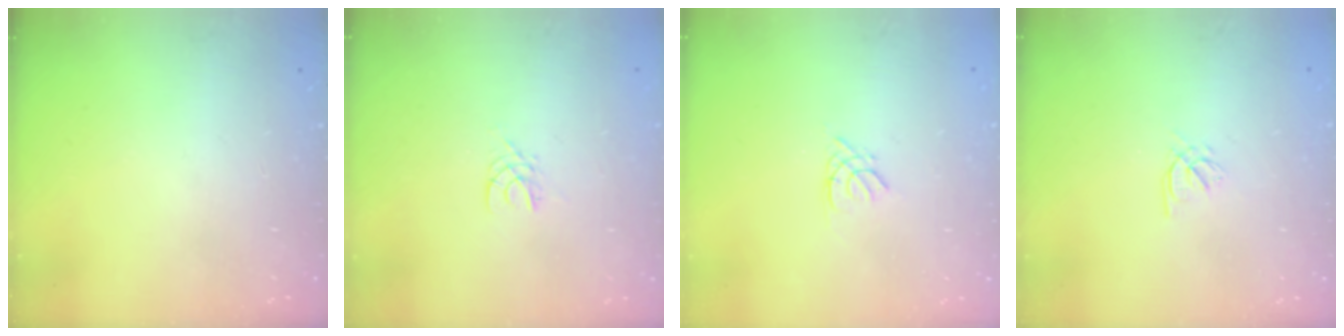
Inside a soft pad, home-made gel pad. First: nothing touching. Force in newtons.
{"total": 2.5, "press": 2.5, "slide": 0.4}
{"total": 1.3, "press": 1.3, "slide": 0.3}
{"total": 2.1, "press": 2.0, "slide": 0.5}